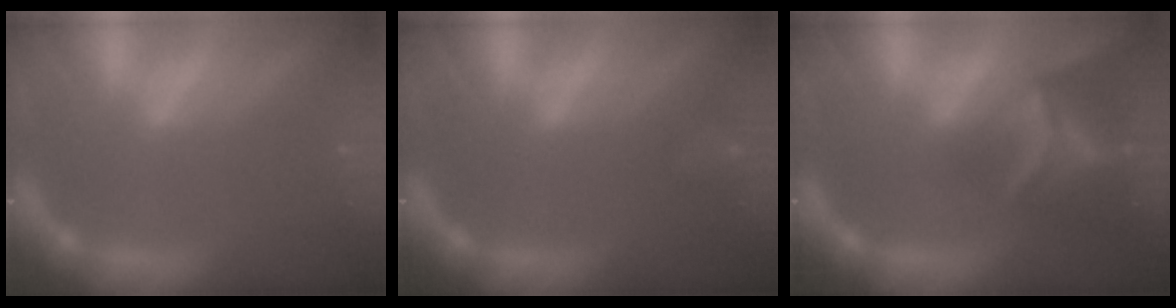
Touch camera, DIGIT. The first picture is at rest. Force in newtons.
{"total": 2.4}
{"total": 8.4}